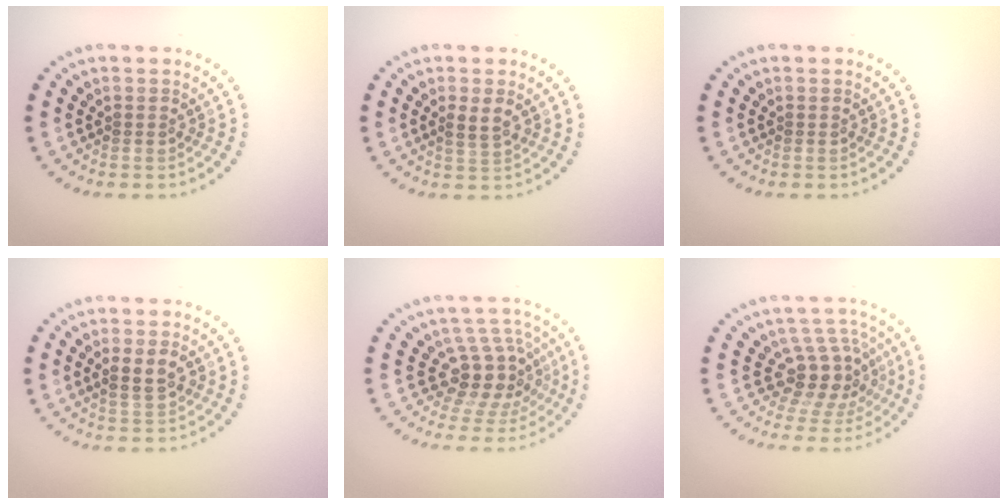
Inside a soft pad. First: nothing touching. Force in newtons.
{"total": 1.8, "press": 1.7, "slide": 0.5}
{"total": 0.0}
{"total": 2.5, "press": 2.5, "slide": 0.4}
{"total": 4.4, "press": 3.3, "slide": 2.9}
{"total": 4.1, "press": 3.1, "slide": 2.6}